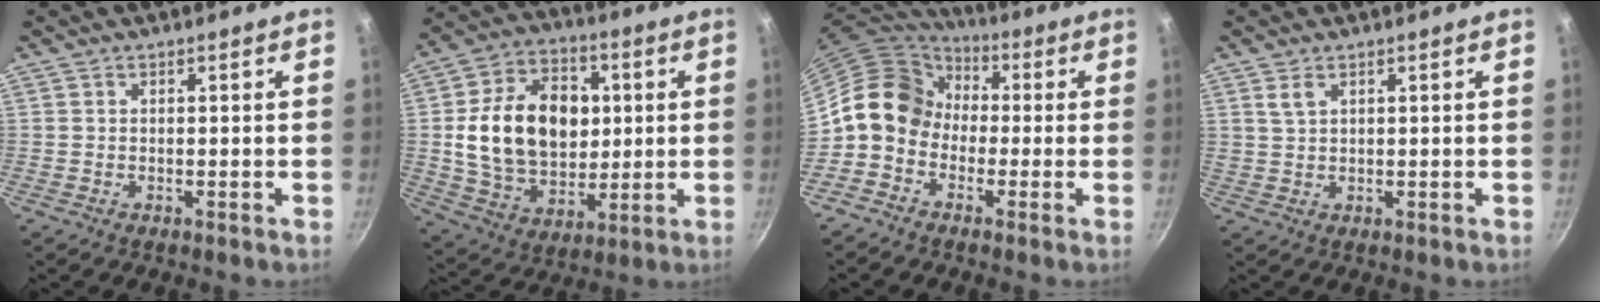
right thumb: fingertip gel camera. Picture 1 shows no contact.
{"total": 21.1, "force": [2.3, 15.2, 14.5], "torque": [-0.216, 0.009, 0.042]}
{"total": 11.9, "force": [-0.8, 9.9, 6.5], "torque": [-0.076, 0.039, -0.040]}
{"total": 2.4, "force": [1.3, 1.3, 1.5], "torque": [-0.025, -0.003, 0.027]}